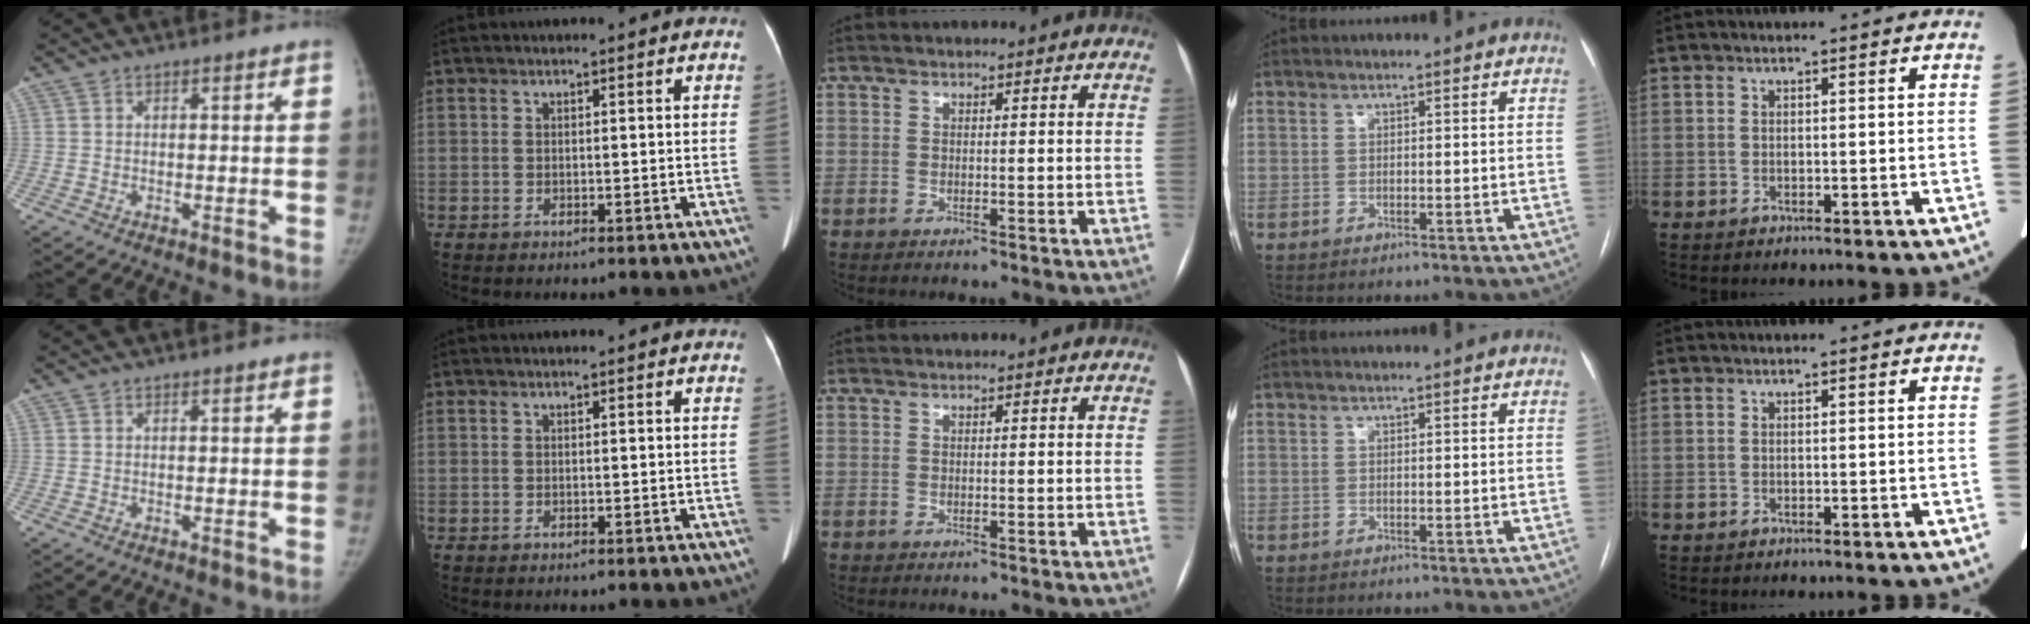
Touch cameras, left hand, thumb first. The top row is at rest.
{}